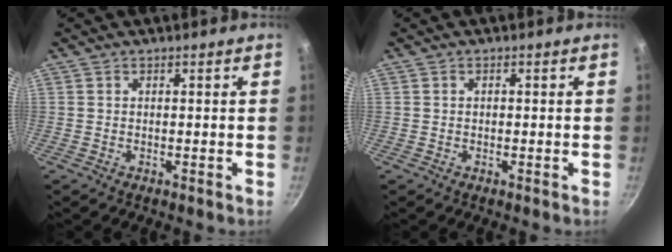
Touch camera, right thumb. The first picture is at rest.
{"total": 0.6, "force": [0.1, 0.5, 0.4], "torque": [-0.005, 0.004, 0.002]}